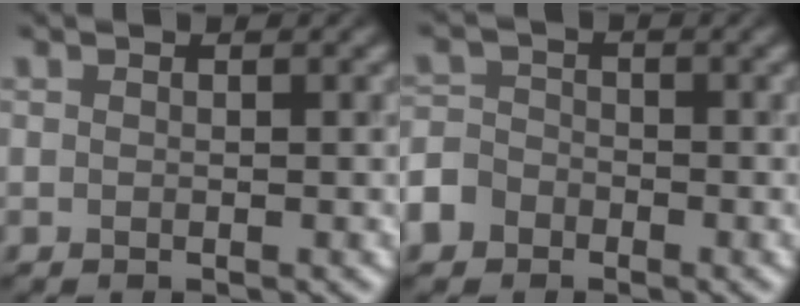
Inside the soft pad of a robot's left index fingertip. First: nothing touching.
{"total": 4.4, "force": [-2.7, 3.3, 1.2], "torque": [-0.013, -0.007, -0.058]}